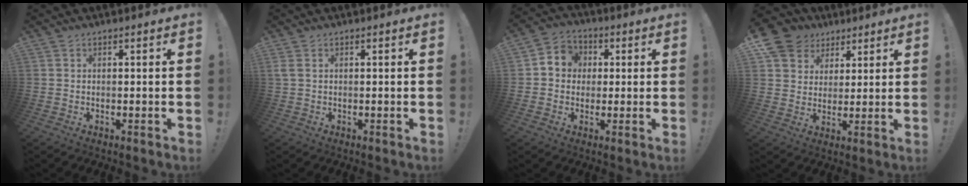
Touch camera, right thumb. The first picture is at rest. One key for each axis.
{"total": 1.7, "fx": 0.7, "fy": 0.8, "fz": 1.4, "tx": -0.030, "ty": 0.003, "tz": 0.014}
{"total": 7.2, "fx": 0.4, "fy": 6.7, "fz": 2.5, "tx": -0.033, "ty": 0.008, "tz": 0.011}
{"total": 10.1, "fx": 5.2, "fy": 8.3, "fz": 2.4, "tx": -0.046, "ty": -0.031, "tz": 0.109}